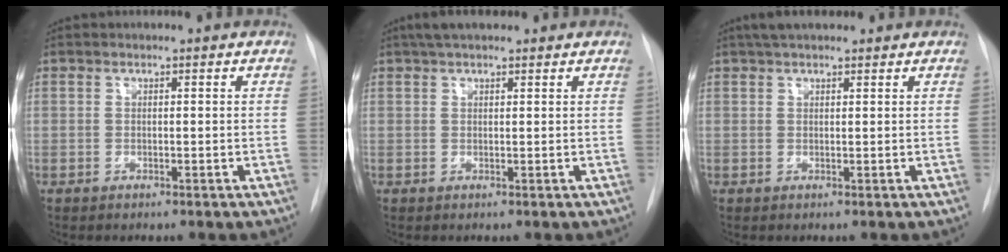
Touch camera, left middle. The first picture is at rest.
{"total": 4.3, "force": [3.4, 1.3, 2.4], "torque": [-0.038, 0.027, 0.056]}
{"total": 4.4, "force": [3.6, 1.3, 2.3], "torque": [-0.034, 0.029, 0.058]}